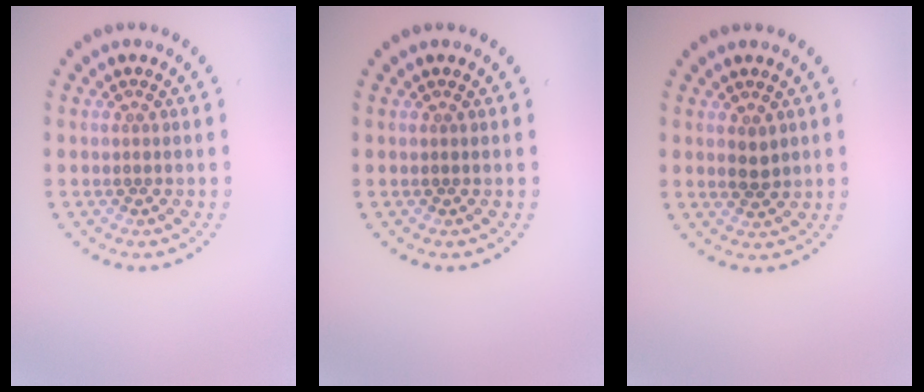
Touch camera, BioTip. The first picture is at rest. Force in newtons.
{"total": 0.0}
{"total": 1.5, "press": 1.4, "slide": 0.4}